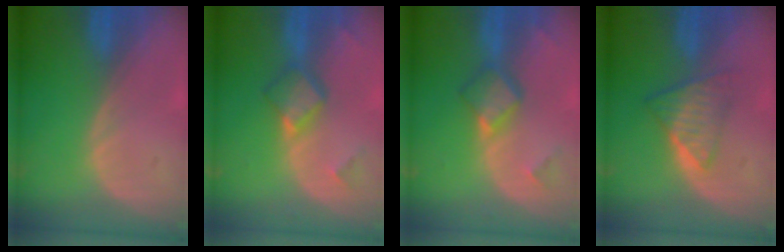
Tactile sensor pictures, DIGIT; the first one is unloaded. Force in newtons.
{"total": 5.7, "press": 5.0, "slide": 2.8}
{"total": 5.7, "press": 5.0, "slide": 2.8}
{"total": 5.9, "press": 5.1, "slide": 3.0}